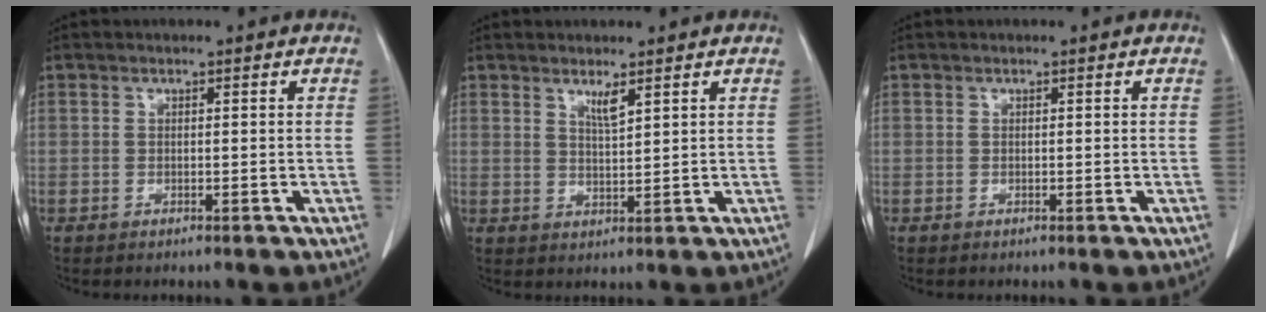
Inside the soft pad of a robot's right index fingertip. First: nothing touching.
{"total": 2.5, "force": [1.7, 0.1, 1.8], "torque": [-0.037, -0.009, 0.034]}
{"total": 0.0}